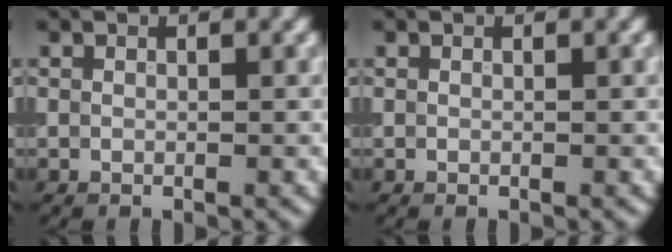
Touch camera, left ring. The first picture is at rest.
{"total": 0.0}